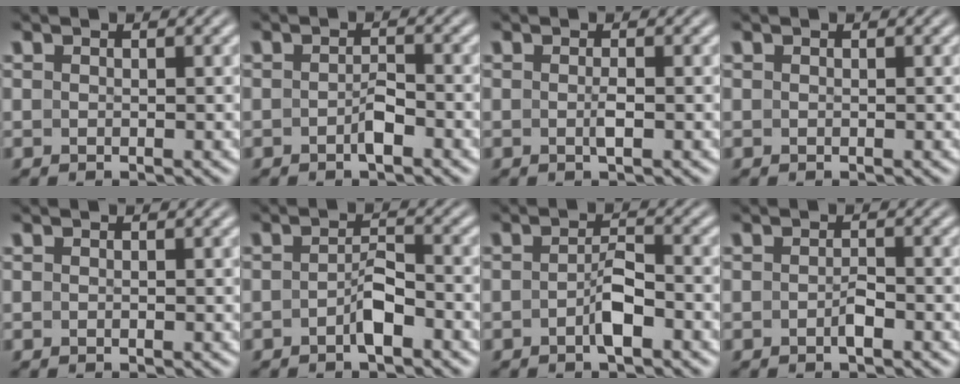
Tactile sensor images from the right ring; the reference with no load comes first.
{"total": 1.4, "force": [-1.0, 0.1, 1.0], "torque": [-0.009, 0.002, -0.020]}
{"total": 1.0, "force": [-0.4, -0.2, 0.9], "torque": [-0.013, 0.001, -0.009]}
{"total": 0.0}
{"total": 0.0}
{"total": 2.1, "force": [-1.4, 0.4, 1.5], "torque": [-0.014, 0.000, -0.025]}
{"total": 2.3, "force": [-1.4, 0.3, 1.8], "torque": [-0.021, 0.000, -0.025]}
{"total": 1.1, "force": [-0.8, 0.0, 0.7], "torque": [-0.009, 0.003, -0.016]}